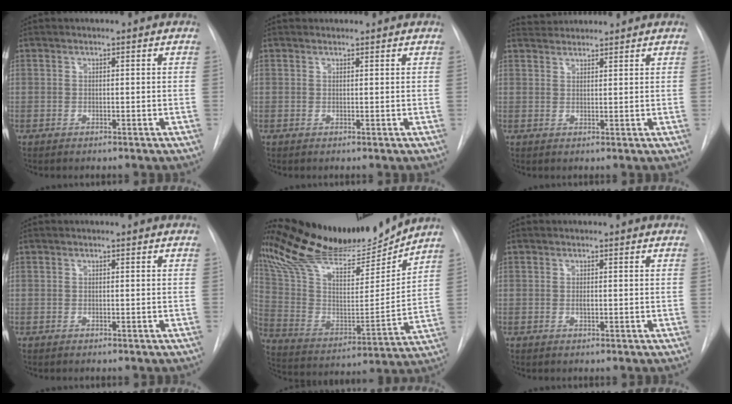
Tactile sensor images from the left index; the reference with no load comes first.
{"total": 1.7, "force": [1.6, 0.5, 0.1], "torque": [-0.003, 0.021, 0.025]}
{"total": 3.8, "force": [3.7, 0.3, 0.1], "torque": [-0.007, 0.029, 0.069]}
{"total": 0.0}
{"total": 22.7, "force": [20.9, 2.8, 8.5], "torque": [-0.164, -0.024, 0.346]}
{"total": 0.5, "force": [0.2, 0.2, 0.4], "torque": [-0.009, -0.001, 0.002]}